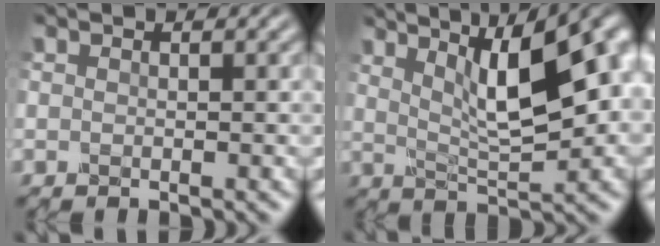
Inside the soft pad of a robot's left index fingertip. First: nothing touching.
{"total": 10.3, "force": [4.1, 3.2, 8.9], "torque": [-0.114, 0.022, 0.062]}